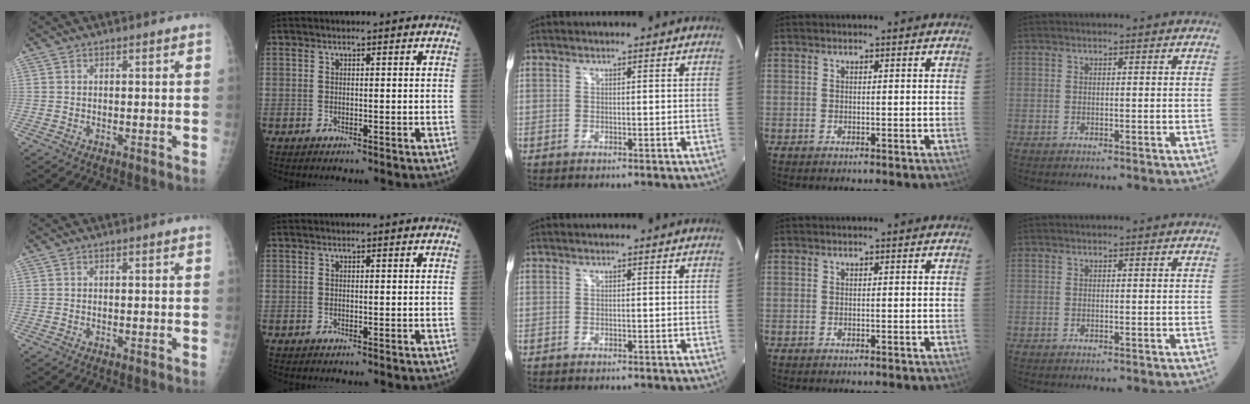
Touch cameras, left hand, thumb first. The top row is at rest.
{}